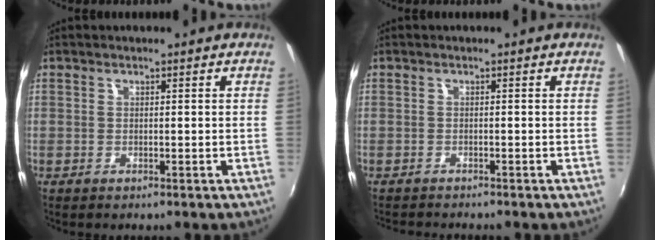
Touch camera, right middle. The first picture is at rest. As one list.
[{"total": 2.3, "force": [-2.2, 0.2, 0.4], "torque": [-0.017, -0.015, -0.040]}]